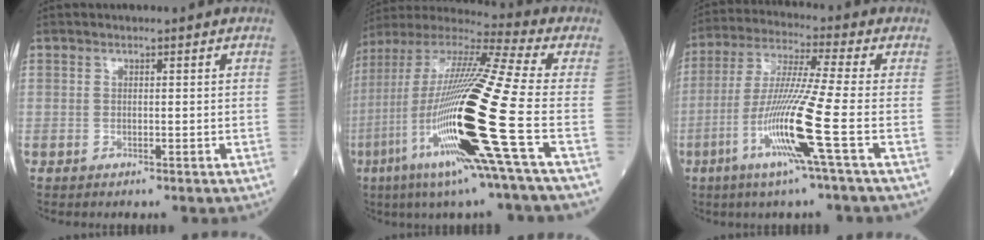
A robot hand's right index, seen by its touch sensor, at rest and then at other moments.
{"total": 26.2, "force": [-7.3, -0.1, 25.2], "torque": [-0.511, -0.044, -0.152]}
{"total": 13.0, "force": [-4.6, -2.1, 12.0], "torque": [-0.241, -0.023, -0.095]}